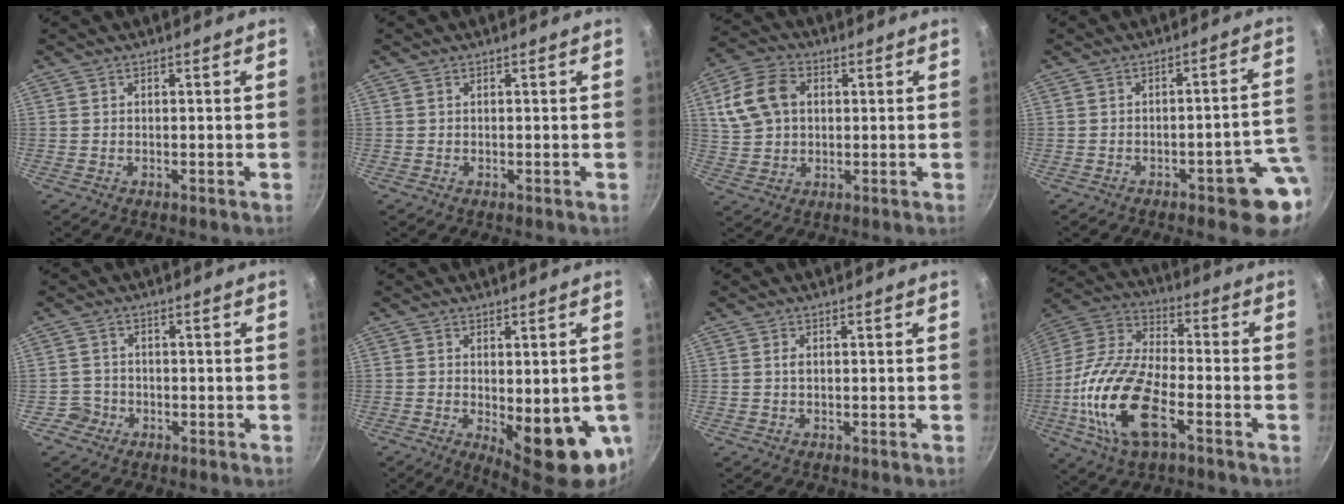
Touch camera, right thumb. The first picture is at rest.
{"total": 0.0}
{"total": 11.2, "force": [2.5, 8.2, 7.2], "torque": [-0.130, 0.013, 0.043]}
{"total": 8.6, "force": [-2.7, 2.8, 7.6], "torque": [-0.057, 0.034, -0.028]}
{"total": 2.7, "force": [-1.3, 2.4, -0.1], "torque": [0.019, 0.023, -0.022]}
{"total": 14.7, "force": [-2.8, 5.7, 13.2], "torque": [-0.144, -0.019, -0.023]}
{"total": 1.0, "force": [0.2, 0.6, 0.7], "torque": [-0.012, 0.002, 0.002]}
{"total": 20.2, "force": [-6.7, 9.3, 16.6], "torque": [-0.327, 0.025, -0.143]}